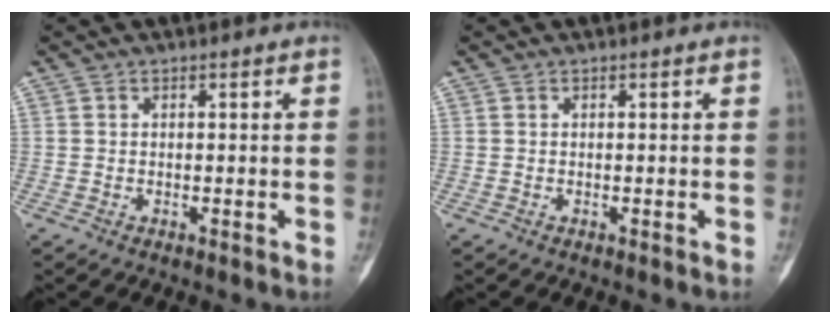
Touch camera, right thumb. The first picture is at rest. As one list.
[{"total": 0.0}]